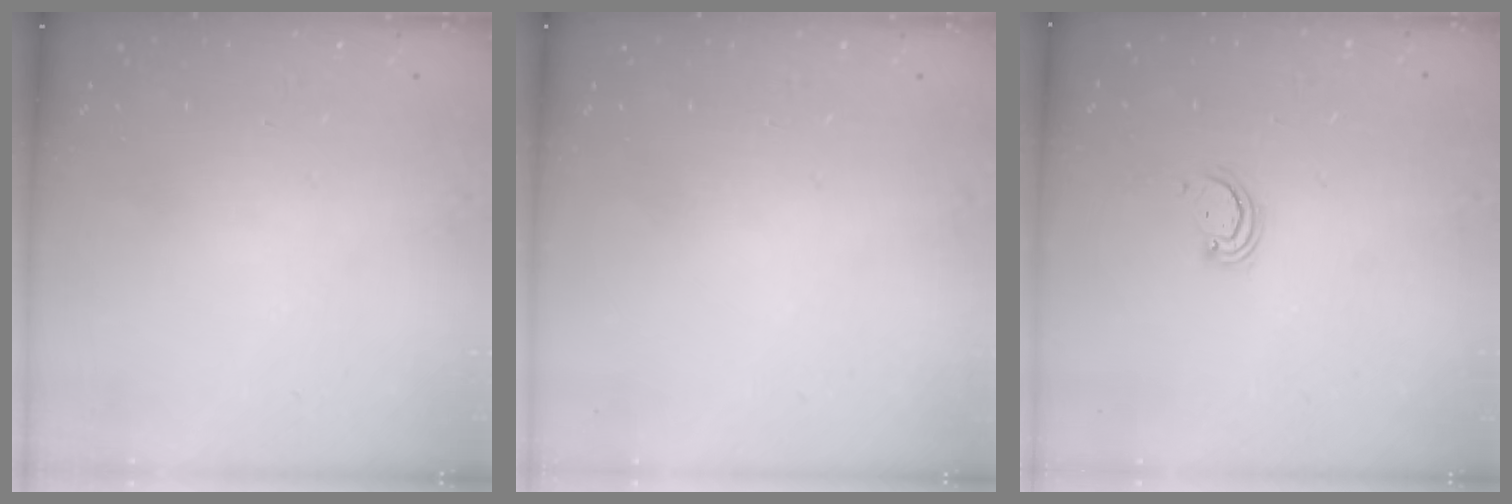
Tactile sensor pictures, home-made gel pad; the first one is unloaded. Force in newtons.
{"total": 0.0}
{"total": 2.5, "press": 2.4, "slide": 0.2}